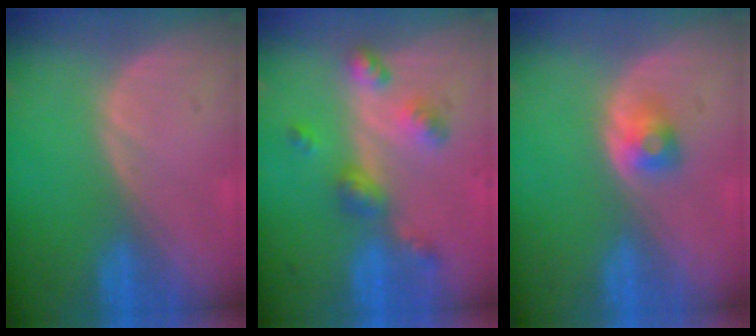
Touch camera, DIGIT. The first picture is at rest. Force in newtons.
{"total": 6.3, "press": 5.5, "slide": 3.1}
{"total": 2.4, "press": 2.3, "slide": 0.8}